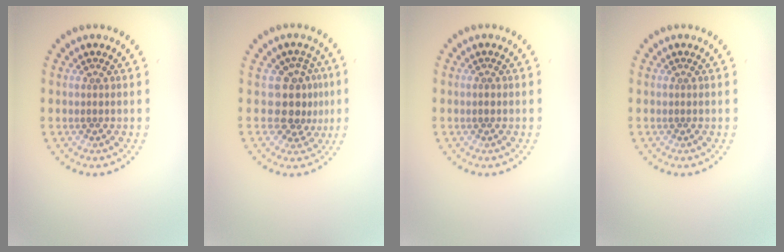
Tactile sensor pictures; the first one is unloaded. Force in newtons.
{"total": 3.4, "press": 2.9, "slide": 1.8}
{"total": 0.8, "press": 0.8, "slide": 0.1}
{"total": 0.0}